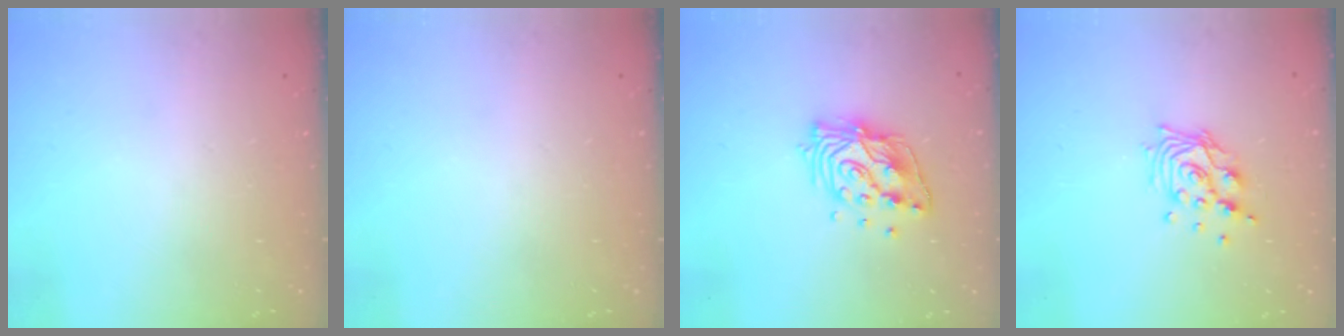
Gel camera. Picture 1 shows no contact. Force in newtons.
{"total": 0.0}
{"total": 13.3, "press": 13.2, "slide": 1.5}
{"total": 11.1, "press": 10.9, "slide": 1.6}